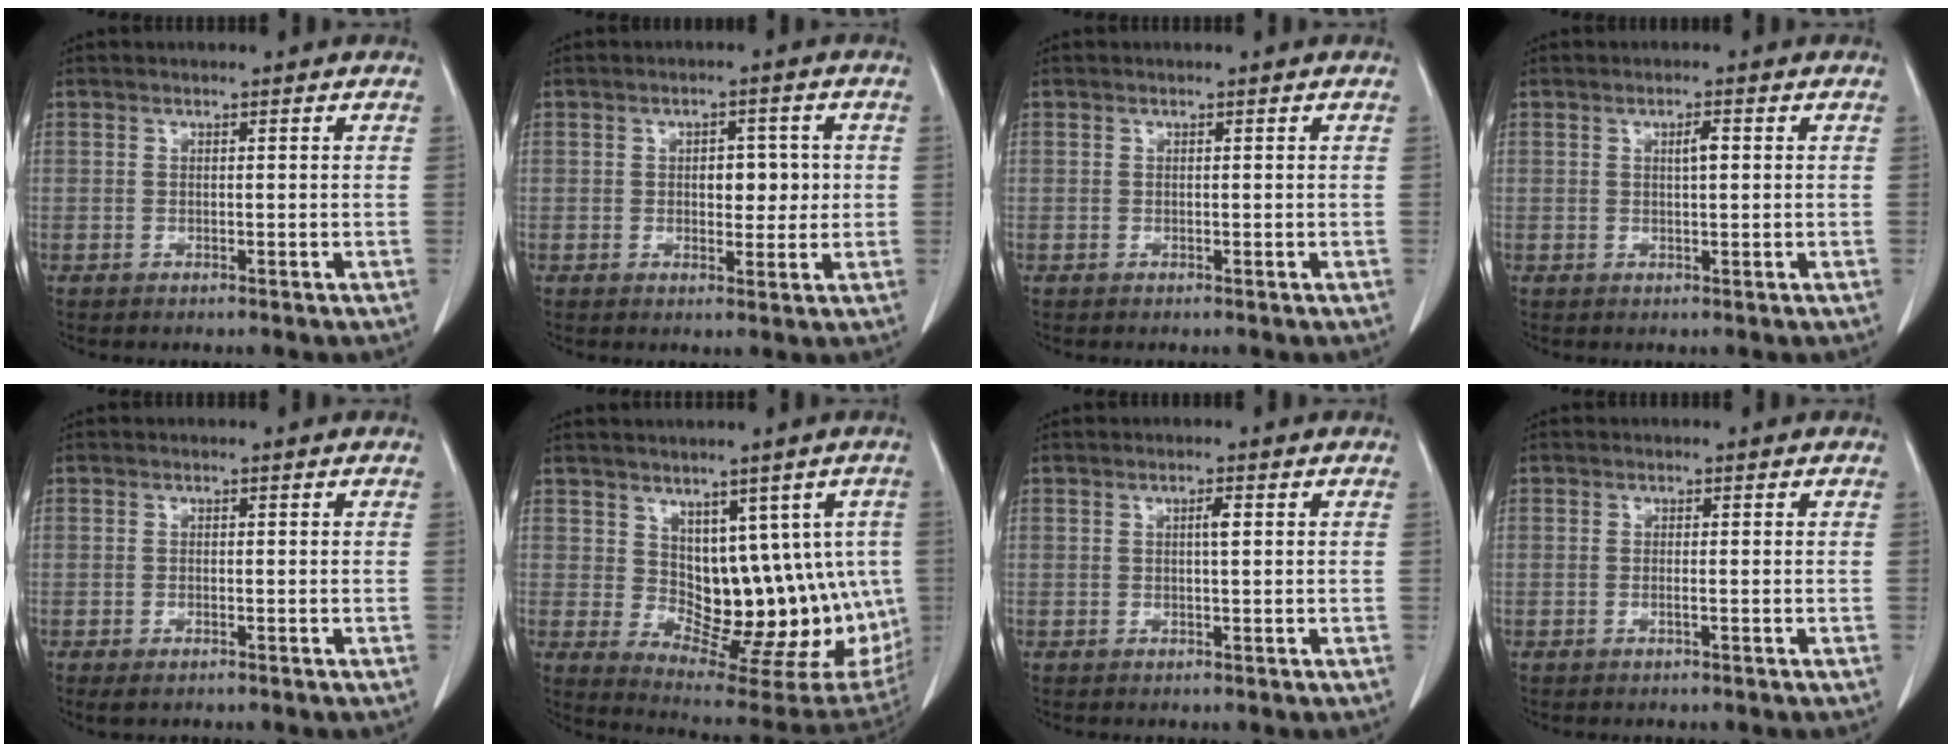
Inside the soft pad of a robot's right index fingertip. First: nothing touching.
{"total": 4.4, "force": [0.4, 2.4, 3.7], "torque": [-0.044, 0.005, 0.009]}
{"total": 0.0}
{"total": 1.8, "force": [0.4, 0.3, 1.7], "torque": [-0.029, 0.003, 0.007]}
{"total": 1.5, "force": [-0.9, 0.6, 1.1], "torque": [-0.019, -0.003, -0.008]}
{"total": 14.3, "force": [1.9, 8.4, 11.4], "torque": [-0.123, 0.005, 0.052]}
{"total": 1.3, "force": [0.3, 0.1, 1.3], "torque": [-0.024, 0.002, 0.004]}
{"total": 0.6, "force": [-0.2, -0.1, 0.5], "torque": [-0.011, 0.001, -0.004]}